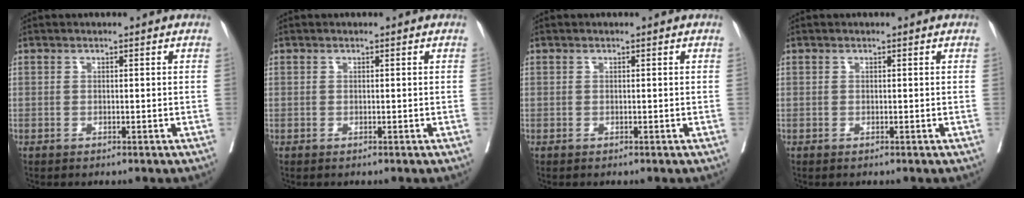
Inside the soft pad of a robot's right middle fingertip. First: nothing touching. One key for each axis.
{"total": 0.0}
{"total": 0.0}
{"total": 0.0}